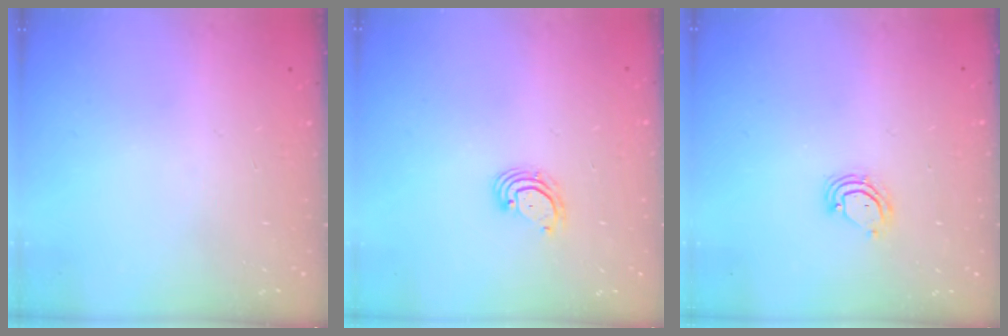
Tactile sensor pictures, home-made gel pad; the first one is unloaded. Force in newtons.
{"total": 2.9, "press": 2.9, "slide": 0.1}
{"total": 5.5, "press": 5.5, "slide": 0.3}